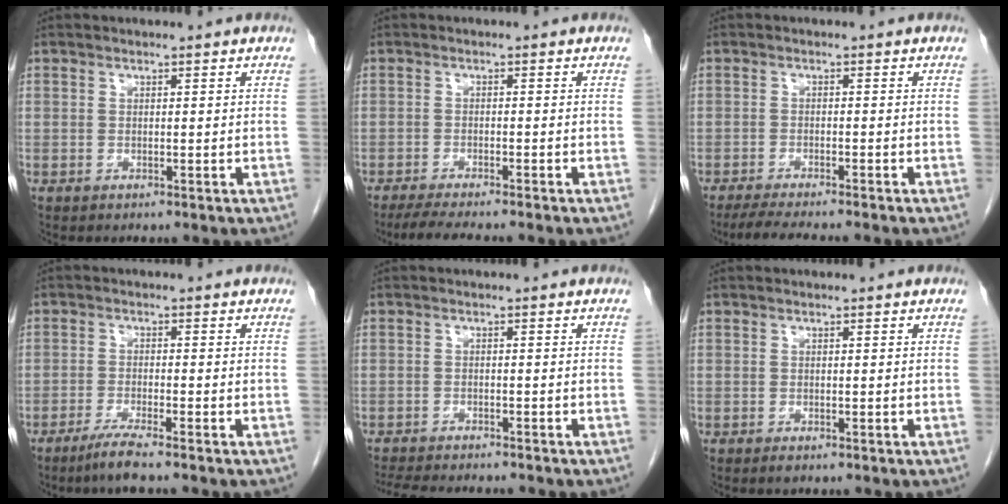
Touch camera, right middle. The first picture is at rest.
{"total": 6.0, "force": [-5.1, -0.2, 3.2], "torque": [-0.046, -0.016, -0.081]}
{"total": 6.5, "force": [-5.6, -0.2, 3.3], "torque": [-0.046, -0.017, -0.088]}
{"total": 3.7, "force": [-2.8, -0.6, 2.3], "torque": [-0.049, -0.009, -0.059]}
{"total": 9.8, "force": [-8.8, 1.3, 4.0], "torque": [-0.063, -0.017, -0.125]}
{"total": 0.6, "force": [-0.4, 0.2, 0.4], "torque": [-0.007, -0.001, -0.004]}